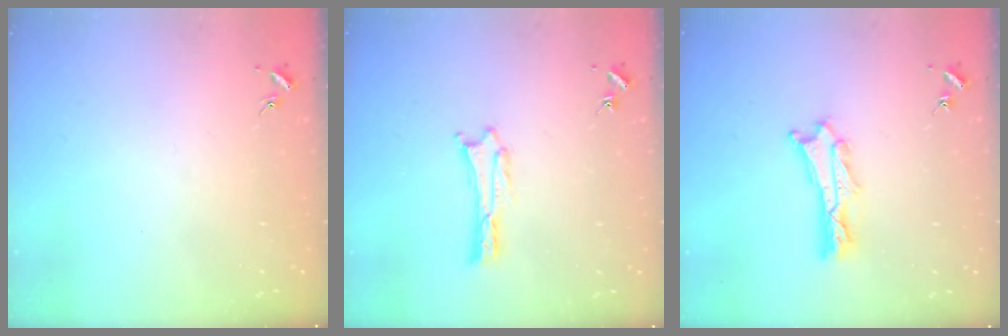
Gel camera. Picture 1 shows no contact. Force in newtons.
{"total": 0.0}
{"total": 2.4, "press": 2.4, "slide": 0.3}